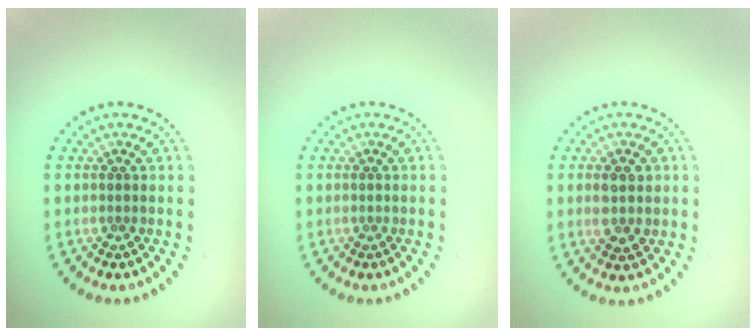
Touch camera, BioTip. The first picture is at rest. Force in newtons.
{"total": 0.0}
{"total": 2.5, "press": 2.5, "slide": 0.3}